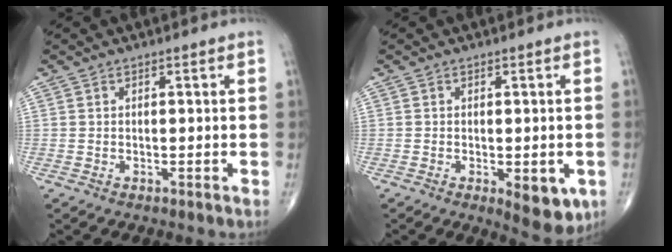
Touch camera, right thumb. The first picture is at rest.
{"total": 7.4, "force": [-2.5, 3.2, 6.2], "torque": [-0.060, -0.005, -0.023]}